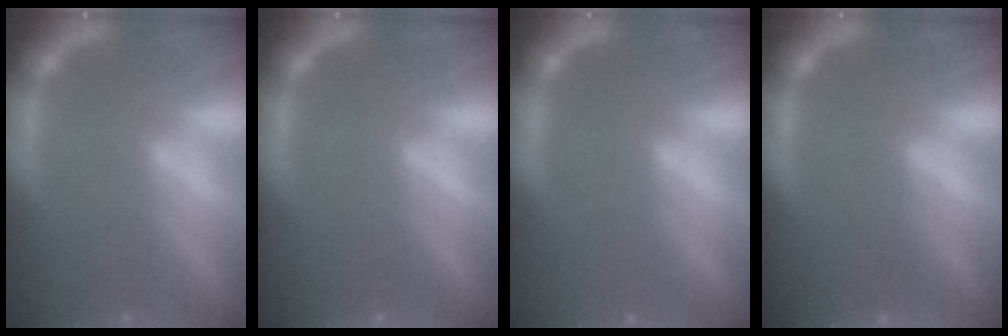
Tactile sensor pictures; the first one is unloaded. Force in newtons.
{"total": 1.9}
{"total": 0.0}
{"total": 5.0}